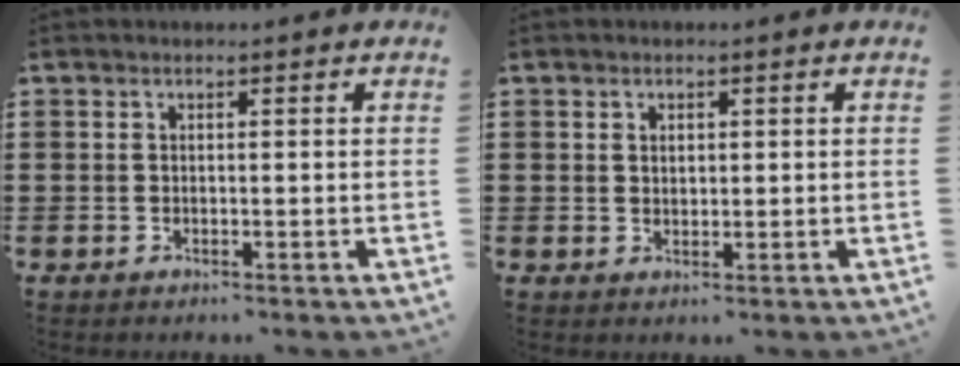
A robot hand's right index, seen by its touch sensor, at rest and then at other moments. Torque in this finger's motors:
{"motor_torque": [-0.50, 0.63, -0.02, 0.00]}